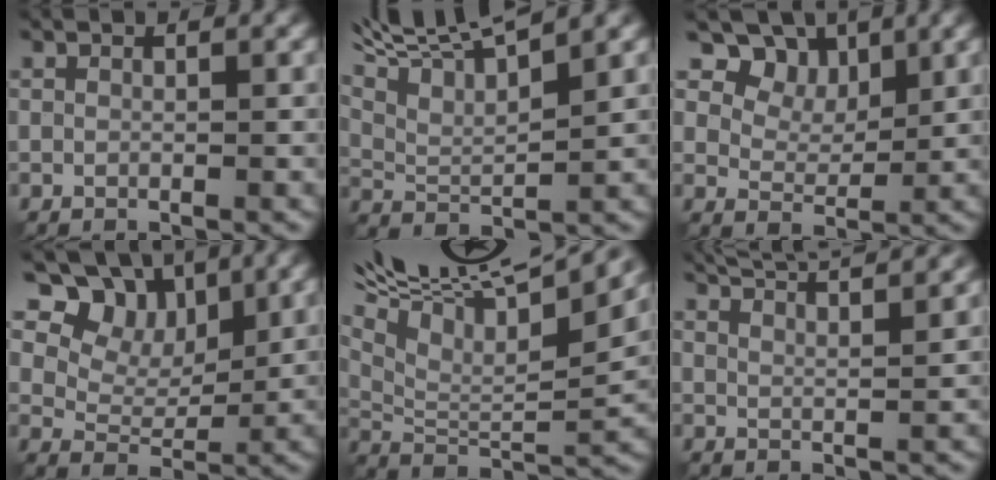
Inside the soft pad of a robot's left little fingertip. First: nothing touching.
{"total": 7.8, "force": [5.1, 2.0, 5.5], "torque": [-0.115, 0.015, 0.091]}
{"total": 6.7, "force": [3.8, 4.5, 3.3], "torque": [-0.061, -0.015, 0.074]}
{"total": 7.5, "force": [4.1, 5.1, 3.7], "torque": [-0.068, -0.004, 0.073]}
{"total": 16.7, "force": [10.3, 5.7, 11.9], "torque": [-0.232, 0.058, 0.154]}
{"total": 9.7, "force": [7.6, 2.6, 5.4], "torque": [-0.070, 0.026, 0.075]}